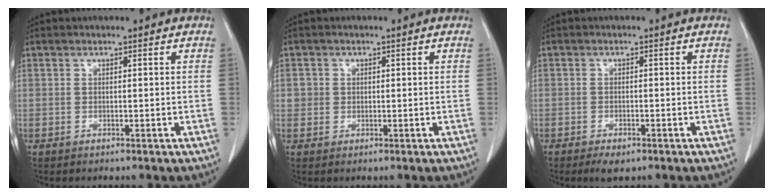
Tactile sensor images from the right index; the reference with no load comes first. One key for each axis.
{"total": 1.8, "fx": 0.3, "fy": 1.8, "fz": 0.3, "tx": 0.006, "ty": 0.004, "tz": 0.002}
{"total": 2.5, "fx": -1.6, "fy": 1.1, "fz": 1.6, "tx": -0.029, "ty": -0.004, "tz": -0.018}